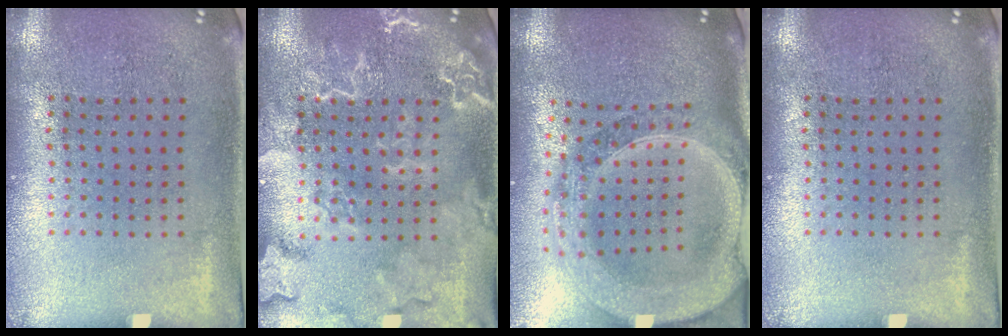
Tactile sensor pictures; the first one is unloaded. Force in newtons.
{"total": 2.5, "press": 2.5, "slide": 0.4}
{"total": 3.1, "press": 2.6, "slide": 1.7}
{"total": 0.0}